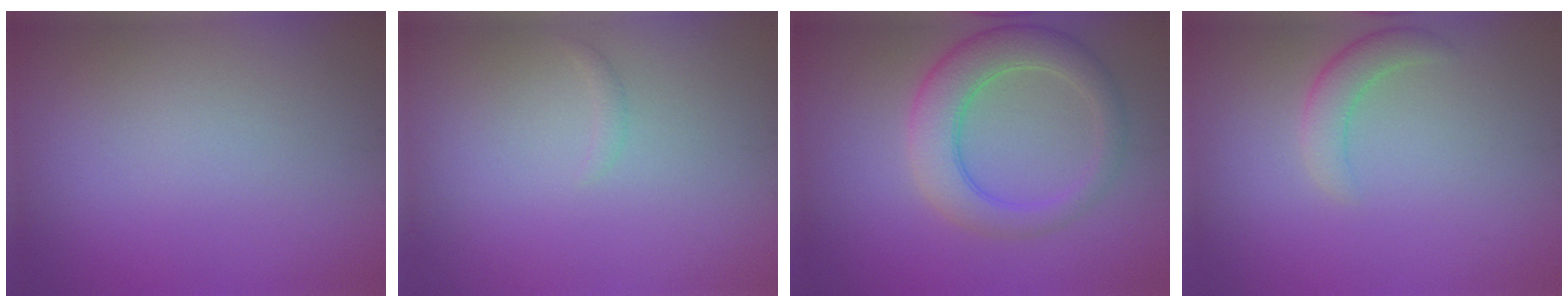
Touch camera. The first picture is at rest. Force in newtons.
{"total": 0.6, "press": 0.6, "slide": 0.1}
{"total": 5.4, "press": 5.4, "slide": 0.3}
{"total": 2.4, "press": 2.4, "slide": 0.2}